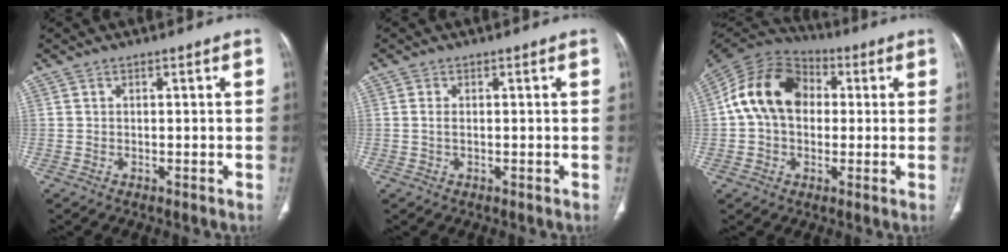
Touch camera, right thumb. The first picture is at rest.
{"total": 1.3, "force": [0.0, 0.7, 1.1], "torque": [-0.027, 0.000, -0.001]}
{"total": 15.4, "force": [1.7, 11.4, 10.2], "torque": [-0.167, 0.033, 0.018]}